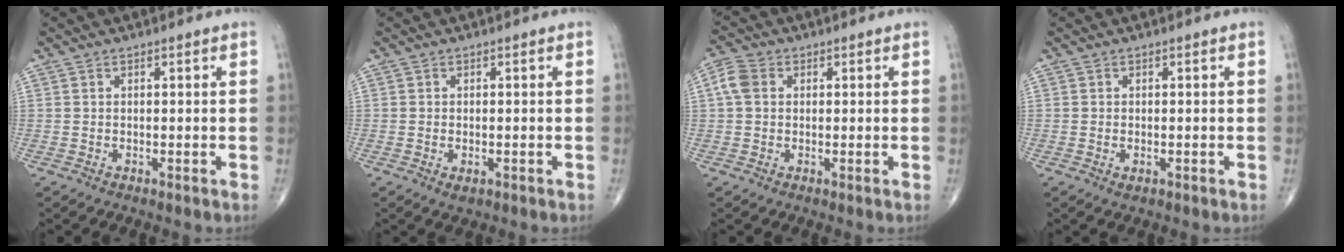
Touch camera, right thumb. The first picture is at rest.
{"total": 1.6, "force": [-0.5, 0.9, 1.2], "torque": [-0.016, 0.001, -0.005]}
{"total": 4.3, "force": [0.7, 3.4, 2.5], "torque": [-0.056, 0.012, 0.008]}
{"total": 1.0, "force": [-0.3, 0.6, 0.8], "torque": [-0.010, 0.001, -0.002]}